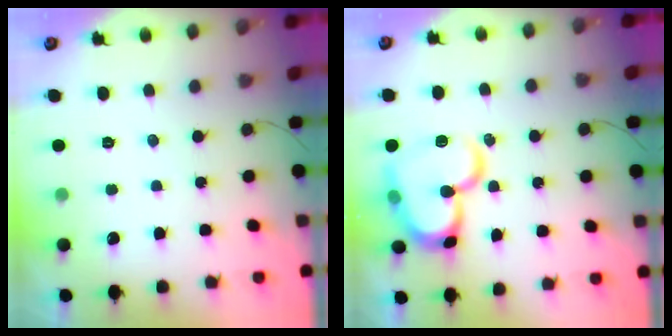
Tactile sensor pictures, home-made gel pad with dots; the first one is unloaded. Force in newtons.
{"total": 18.3, "press": 18.2, "slide": 2.0}